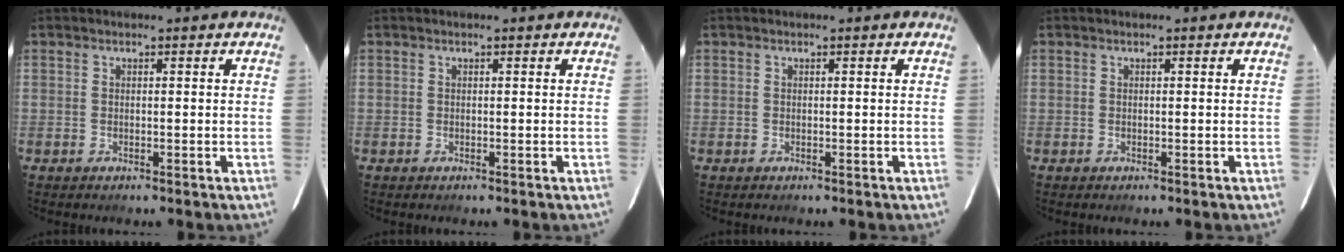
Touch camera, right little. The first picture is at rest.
{"total": 0.0}
{"total": 0.0}
{"total": 0.0}